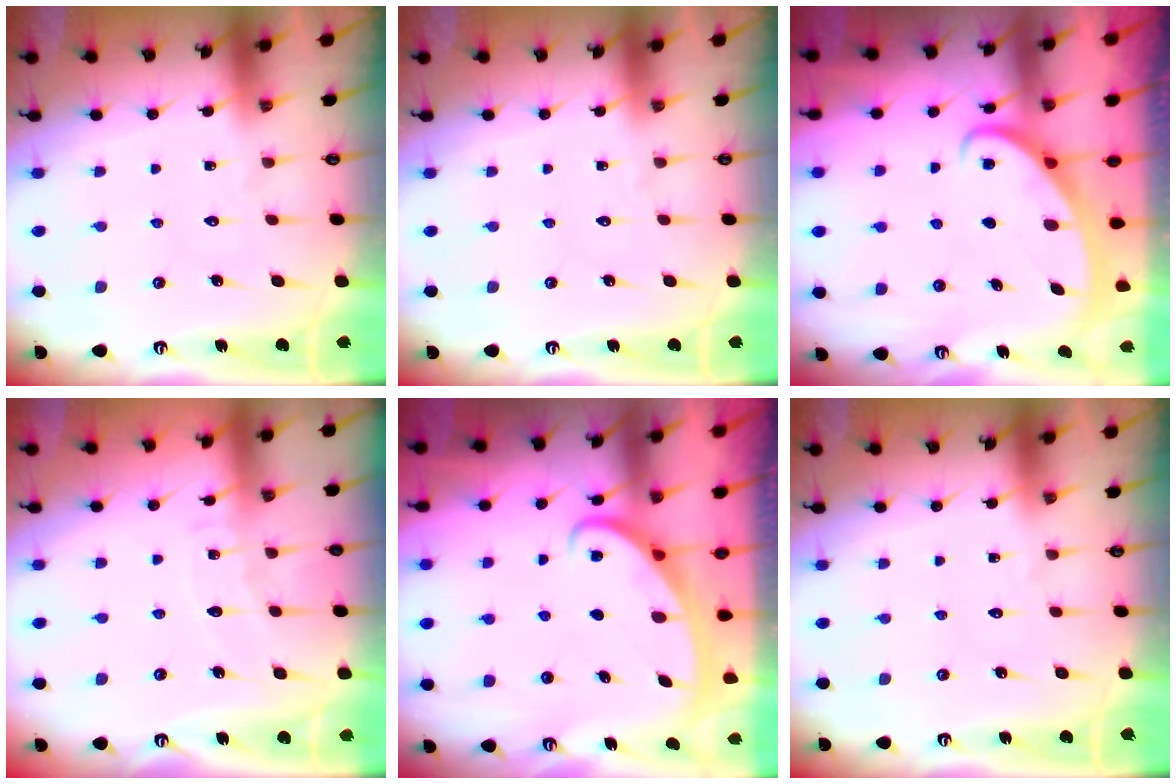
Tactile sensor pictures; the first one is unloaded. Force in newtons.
{"total": 0.0}
{"total": 2.5, "press": 2.5, "slide": 0.3}
{"total": 4.3, "press": 4.3, "slide": 0.4}
{"total": 2.7, "press": 2.7, "slide": 0.4}
{"total": 0.0}